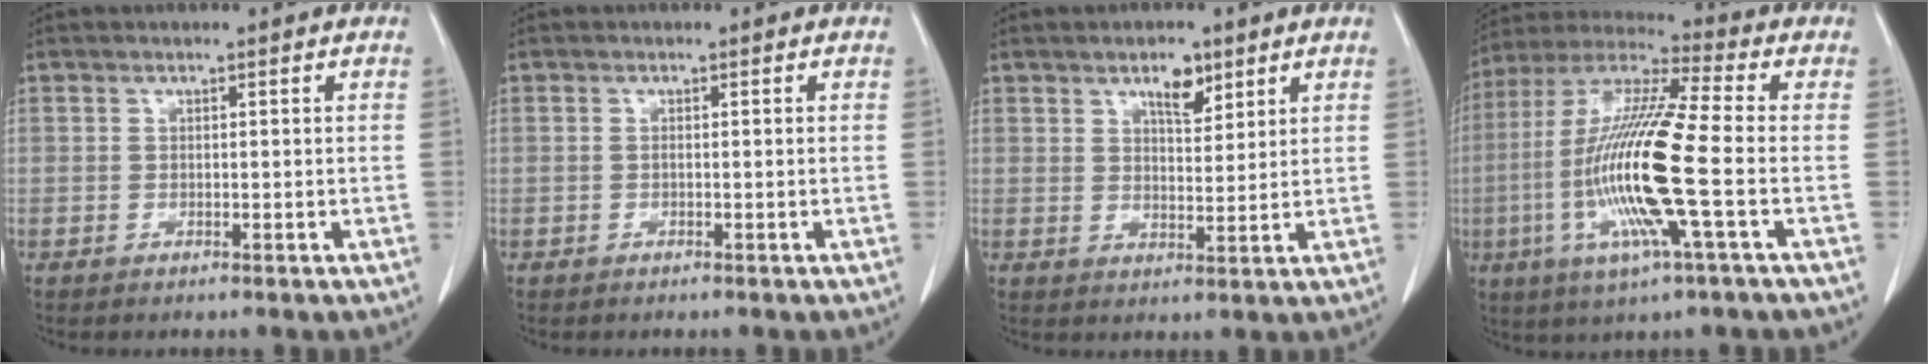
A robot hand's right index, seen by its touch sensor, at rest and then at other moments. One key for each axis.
{"total": 0.0}
{"total": 4.6, "fx": 2.9, "fy": 1.8, "fz": 3.0, "tx": -0.052, "ty": 0.000, "tz": 0.050}
{"total": 17.6, "fx": -3.6, "fy": 0.6, "fz": 17.2, "tx": -0.360, "ty": -0.011, "tz": -0.076}